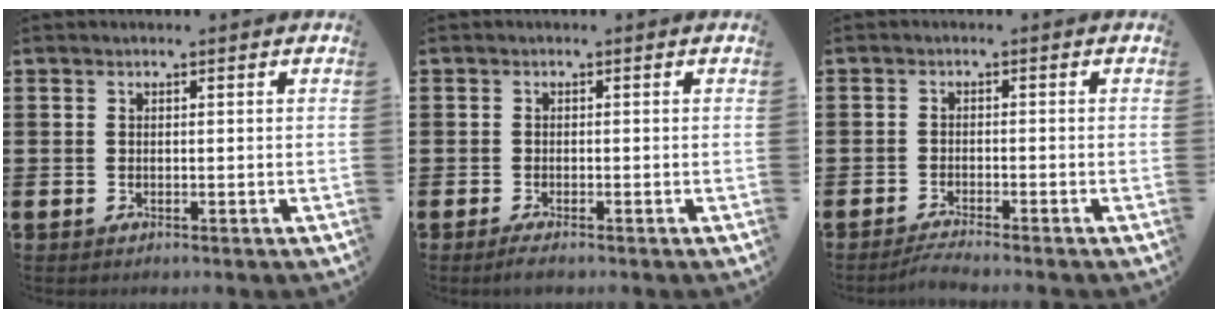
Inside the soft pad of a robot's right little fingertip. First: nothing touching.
{"total": 1.0, "force": [-0.6, 0.2, 0.8], "torque": [-0.016, -0.002, -0.012]}
{"total": 1.7, "force": [-1.5, -0.1, 0.8], "torque": [-0.012, 0.004, -0.029]}